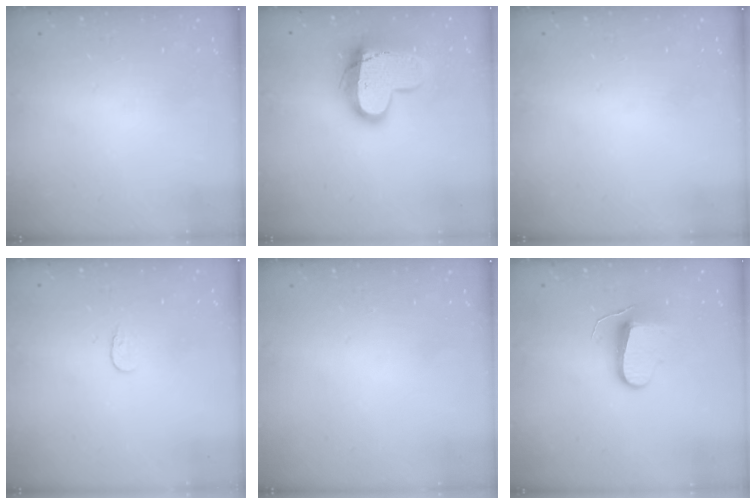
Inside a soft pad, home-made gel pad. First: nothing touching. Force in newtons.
{"total": 15.3, "press": 15.2, "slide": 1.2}
{"total": 0.5, "press": 0.5, "slide": 0.1}
{"total": 3.8, "press": 3.7, "slide": 0.4}
{"total": 0.0}
{"total": 8.9, "press": 8.9, "slide": 0.1}